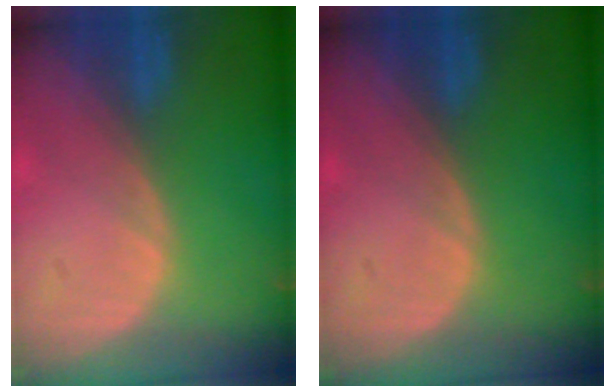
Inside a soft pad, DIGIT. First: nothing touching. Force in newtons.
{"total": 0.0}